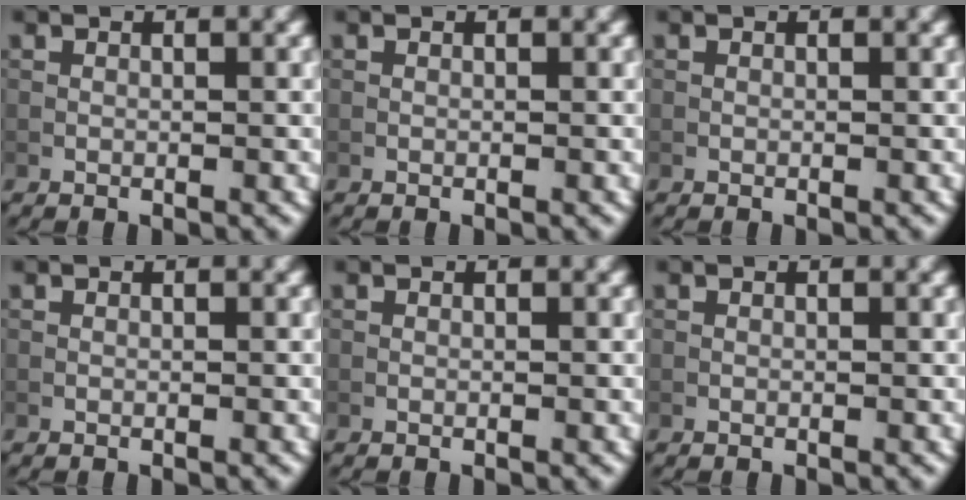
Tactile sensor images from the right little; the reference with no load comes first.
{"total": 0.0}
{"total": 0.0}
{"total": 0.0}
{"total": 0.0}
{"total": 0.0}